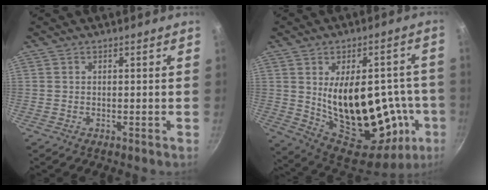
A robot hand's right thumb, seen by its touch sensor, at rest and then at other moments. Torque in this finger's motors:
{"motor_torque": [2.21, 2.86, 2.24, 0.16, 0.56]}